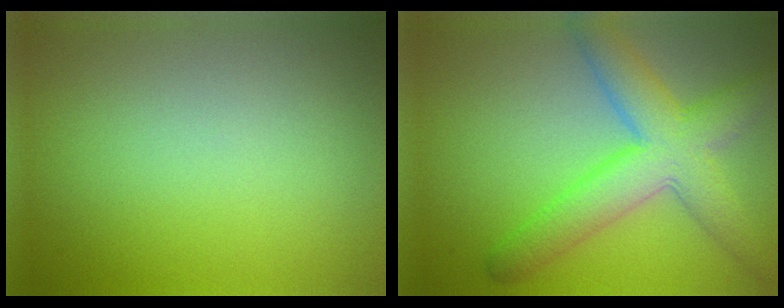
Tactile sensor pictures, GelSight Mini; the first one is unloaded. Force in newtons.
{"total": 7.0, "press": 7.0, "slide": 0.2}